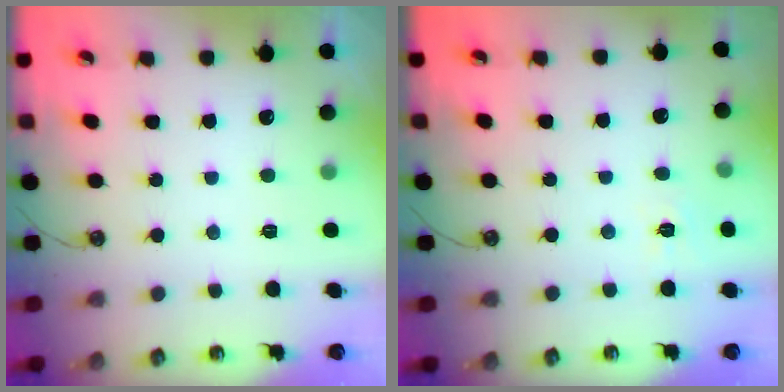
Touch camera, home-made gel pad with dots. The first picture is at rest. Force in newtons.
{"total": 3.5, "press": 3.4, "slide": 0.6}